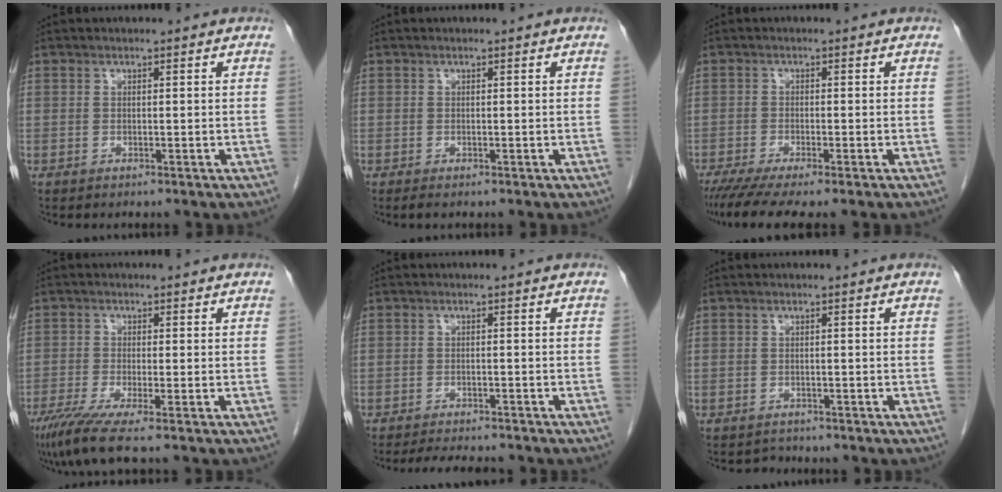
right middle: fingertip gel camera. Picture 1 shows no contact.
{"total": 0.5, "force": [-0.4, 0.1, 0.3], "torque": [-0.008, -0.002, -0.005]}
{"total": 7.1, "force": [-5.6, 0.4, 4.4], "torque": [-0.065, -0.017, -0.090]}
{"total": 6.5, "force": [-4.6, -0.2, 4.6], "torque": [-0.080, -0.020, -0.084]}
{"total": 5.8, "force": [-5.3, 1.0, 2.2], "torque": [-0.030, -0.009, -0.077]}
{"total": 1.2, "force": [-1.1, 0.5, -0.3], "torque": [0.003, -0.002, -0.016]}